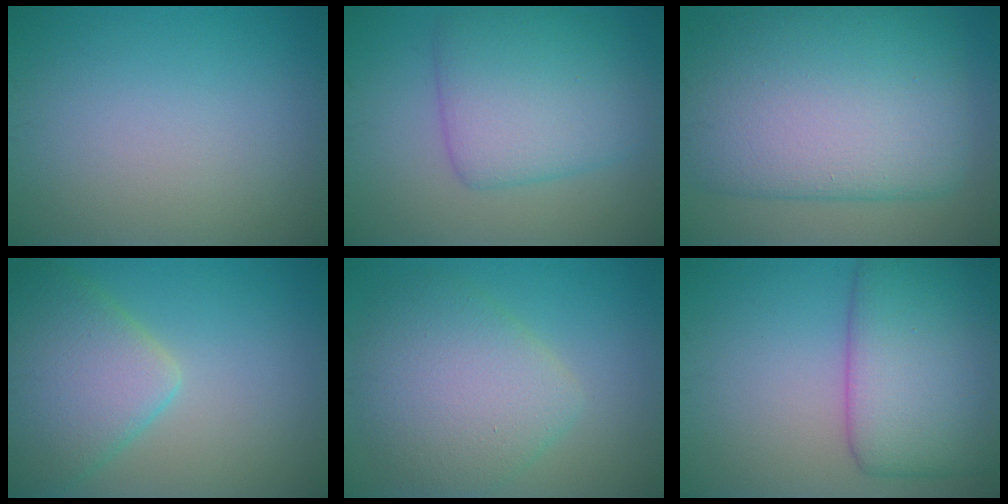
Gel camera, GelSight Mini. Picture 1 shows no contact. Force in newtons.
{"total": 6.8, "press": 6.8, "slide": 0.1}
{"total": 13.2, "press": 13.2, "slide": 0.8}
{"total": 6.7, "press": 6.7, "slide": 0.3}
{"total": 6.4, "press": 6.4, "slide": 0.2}
{"total": 9.2, "press": 9.2, "slide": 0.1}